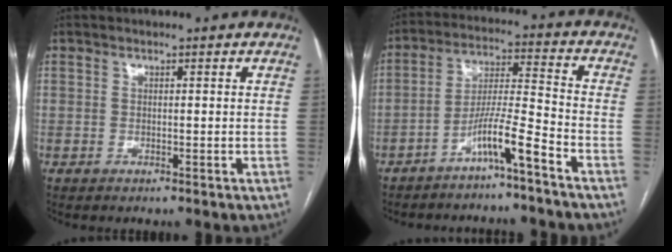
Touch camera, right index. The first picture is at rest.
{"total": 7.6, "force": [-5.3, -1.0, 5.4], "torque": [-0.101, 0.006, -0.099]}